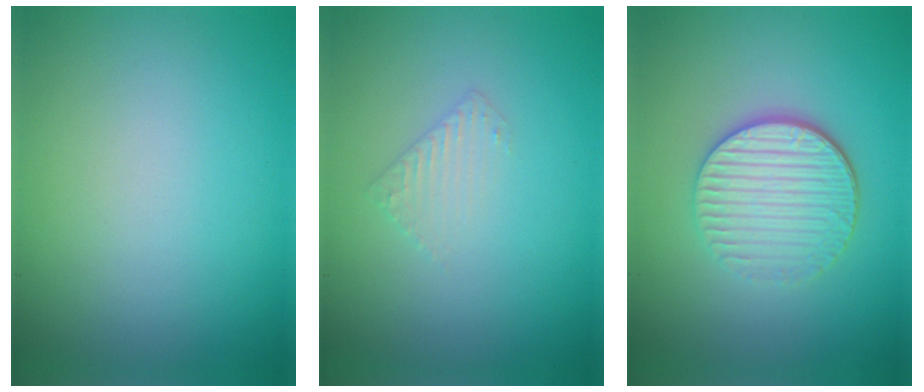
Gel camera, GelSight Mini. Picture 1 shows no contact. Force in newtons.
{"total": 1.3, "press": 1.3, "slide": 0.3}
{"total": 4.5, "press": 3.6, "slide": 2.8}